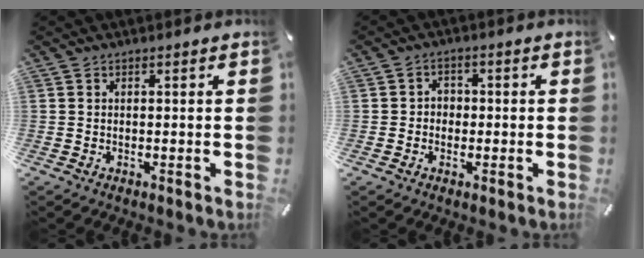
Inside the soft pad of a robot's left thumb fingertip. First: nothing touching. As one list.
[{"total": 3.2, "force": [-1.2, 2.8, 0.9], "torque": [-0.018, 0.012, -0.025]}]